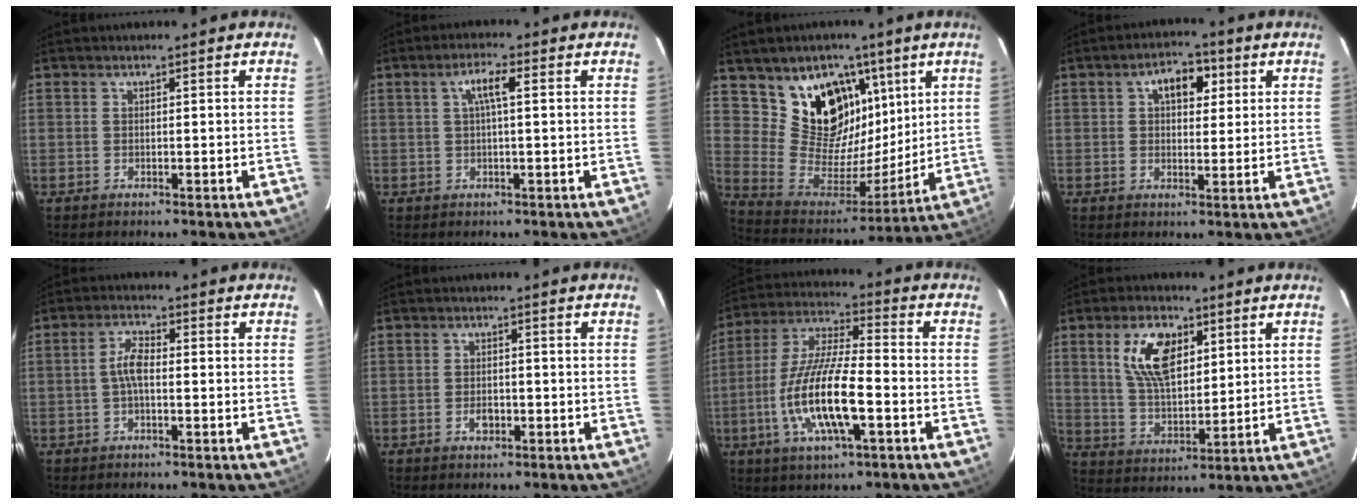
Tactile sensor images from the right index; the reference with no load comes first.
{"total": 3.8, "force": [0.9, 0.5, 3.7], "torque": [-0.073, 0.008, 0.016]}
{"total": 17.4, "force": [9.4, 12.9, 7.0], "torque": [-0.144, -0.003, 0.183]}
{"total": 6.2, "force": [2.2, 3.9, 4.4], "torque": [-0.067, 0.021, 0.035]}
{"total": 3.9, "force": [-0.6, 1.6, 3.5], "torque": [-0.075, 0.012, -0.012]}
{"total": 2.9, "force": [-1.2, 1.8, 2.0], "torque": [-0.037, 0.002, -0.019]}
{"total": 15.5, "force": [-4.8, 4.0, 14.2], "torque": [-0.290, -0.011, -0.093]}
{"total": 11.6, "force": [4.7, 6.2, 8.7], "torque": [-0.163, 0.014, 0.095]}